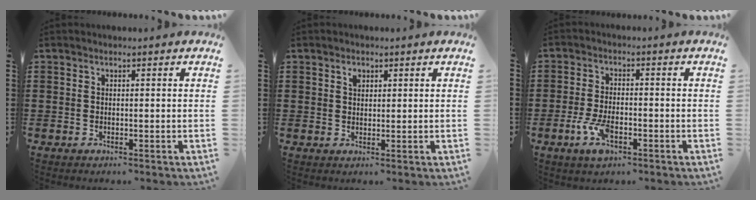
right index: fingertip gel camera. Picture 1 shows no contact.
{"total": 1.5, "force": [0.8, 1.0, 0.8], "torque": [-0.018, 0.005, 0.015]}
{"total": 5.1, "force": [-2.1, 2.3, 4.1], "torque": [-0.097, -0.006, -0.042]}